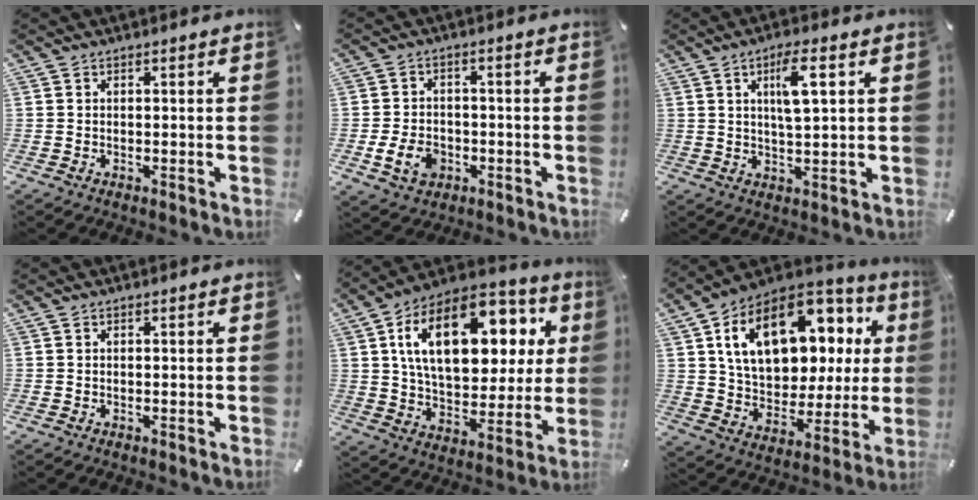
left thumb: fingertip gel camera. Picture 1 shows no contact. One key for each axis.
{"total": 7.2, "fx": -2.4, "fy": 5.5, "fz": 4.0, "tx": -0.082, "ty": 0.007, "tz": -0.044}
{"total": 7.6, "fx": 2.8, "fy": 1.6, "fz": 6.9, "tx": -0.125, "ty": -0.003, "tz": 0.041}
{"total": 0.0}
{"total": 23.5, "fx": 8.5, "fy": 13.2, "fz": 17.4, "tx": -0.303, "ty": -0.024, "tz": 0.138}
{"total": 20.7, "fx": 7.9, "fy": 13.4, "fz": 13.6, "tx": -0.229, "ty": -0.031, "tz": 0.140}